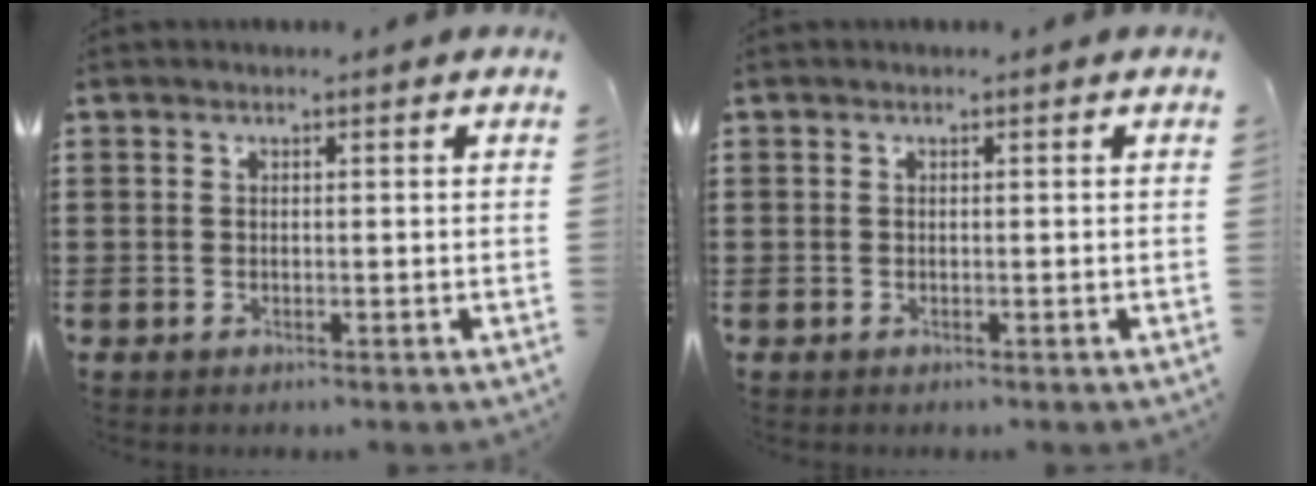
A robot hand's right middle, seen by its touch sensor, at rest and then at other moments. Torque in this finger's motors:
{"motor_torque": [0.19, -0.08, -0.02, -0.01]}